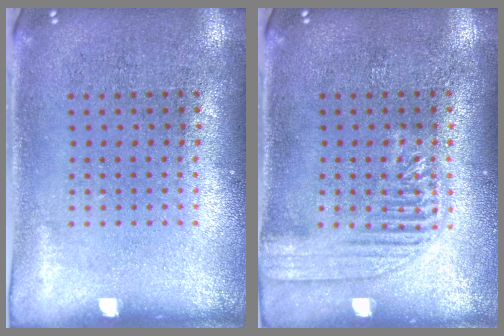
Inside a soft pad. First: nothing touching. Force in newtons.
{"total": 2.3, "press": 2.3, "slide": 0.4}